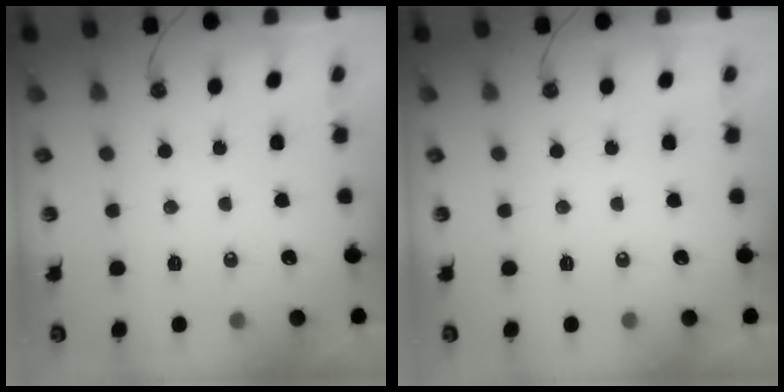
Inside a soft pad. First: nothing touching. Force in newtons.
{"total": 0.0}